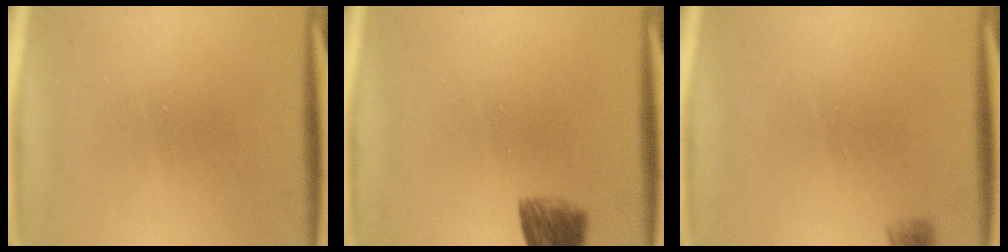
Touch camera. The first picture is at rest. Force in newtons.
{"total": 4.8}
{"total": 2.9}